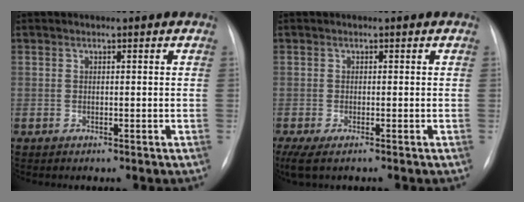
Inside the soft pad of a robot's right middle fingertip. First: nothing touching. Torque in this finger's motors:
{"motor_torque": [0.28, -0.57, 0.14, 0.03]}